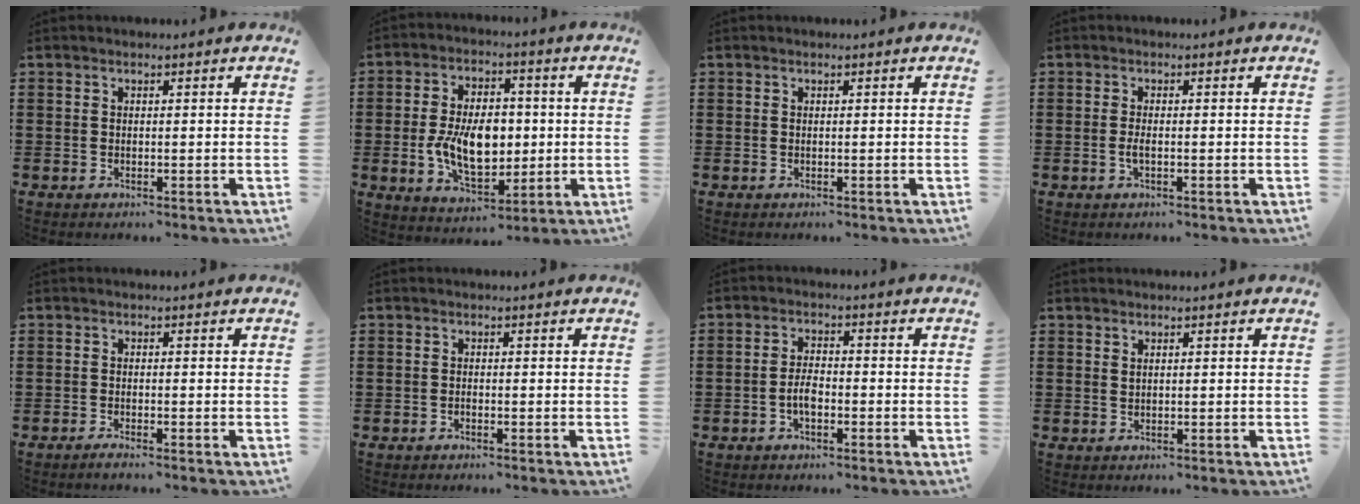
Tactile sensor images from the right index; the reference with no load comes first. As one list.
[{"total": 10.0, "force": [-0.6, 6.2, 7.8], "torque": [-0.145, 0.001, -0.017]}, {"total": 0.0}, {"total": 1.4, "force": [-0.4, 0.4, 1.3], "torque": [-0.032, -0.002, -0.010]}, {"total": 1.0, "force": [-0.9, -0.2, 0.4], "torque": [-0.008, -0.005, -0.017]}, {"total": 0.7, "force": [-0.5, 0.5, 0.1], "torque": [-0.002, 0.003, -0.013]}, {"total": 3.4, "force": [-1.2, 1.7, 2.7], "torque": [-0.065, 0.000, -0.026]}, {"total": 0.8, "force": [0.5, 0.6, 0.3], "torque": [-0.008, 0.002, 0.011]}]